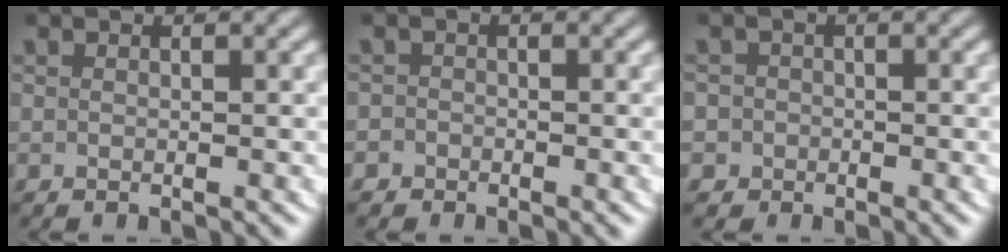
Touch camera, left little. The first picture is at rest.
{"total": 1.9, "force": [-1.2, 1.5, -0.3], "torque": [0.006, -0.008, -0.021]}
{"total": 4.2, "force": [-1.3, 4.0, 0.4], "torque": [-0.020, -0.010, -0.029]}